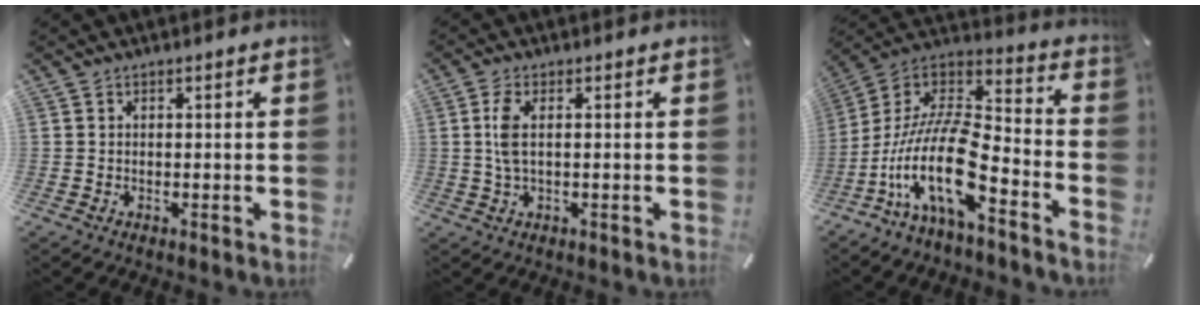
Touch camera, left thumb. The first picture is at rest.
{"total": 4.7, "force": [0.4, 1.5, 4.4], "torque": [-0.100, -0.002, 0.002]}
{"total": 19.8, "force": [-9.6, 7.2, 15.7], "torque": [-0.352, 0.014, -0.179]}